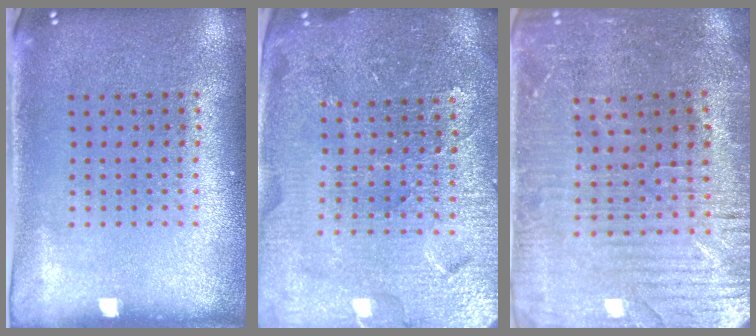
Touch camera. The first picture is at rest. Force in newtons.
{"total": 4.8, "press": 4.5, "slide": 1.6}
{"total": 2.7, "press": 2.6, "slide": 0.6}